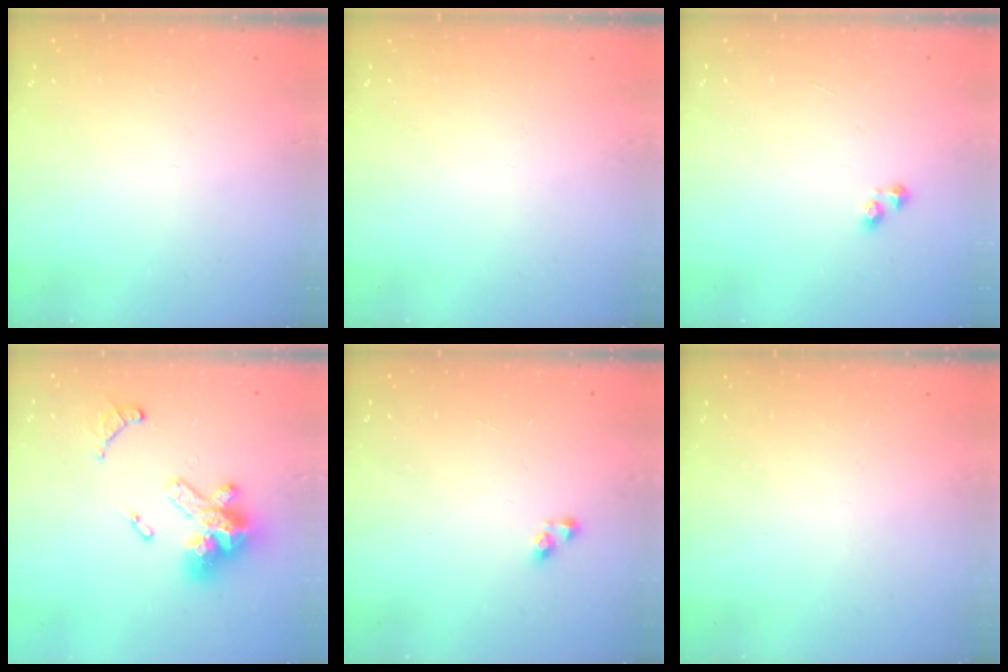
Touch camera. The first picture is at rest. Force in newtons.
{"total": 0.0}
{"total": 2.2, "press": 2.2, "slide": 0.3}
{"total": 14.2, "press": 14.2, "slide": 1.0}
{"total": 3.9, "press": 3.8, "slide": 0.7}
{"total": 0.0}